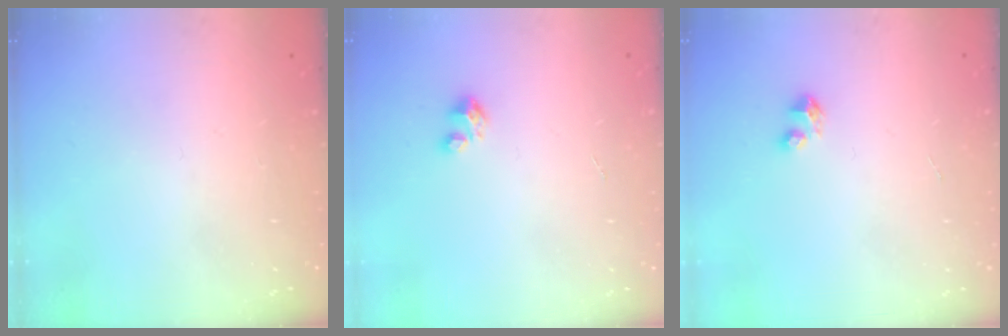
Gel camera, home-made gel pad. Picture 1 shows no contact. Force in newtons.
{"total": 1.8, "press": 1.8, "slide": 0.1}
{"total": 2.8, "press": 2.8, "slide": 0.1}